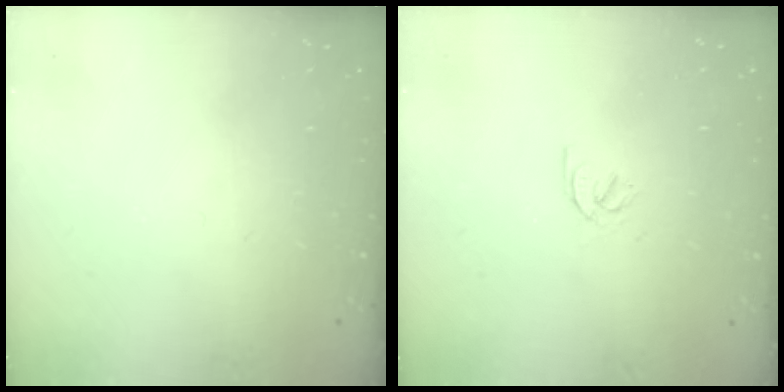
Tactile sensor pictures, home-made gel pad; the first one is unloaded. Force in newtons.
{"total": 2.2, "press": 2.2, "slide": 0.2}